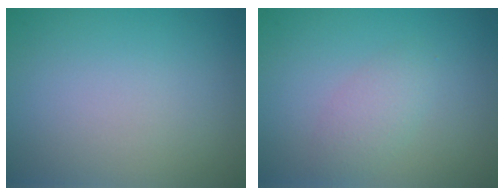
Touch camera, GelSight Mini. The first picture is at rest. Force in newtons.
{"total": 1.8, "press": 1.8, "slide": 0.1}